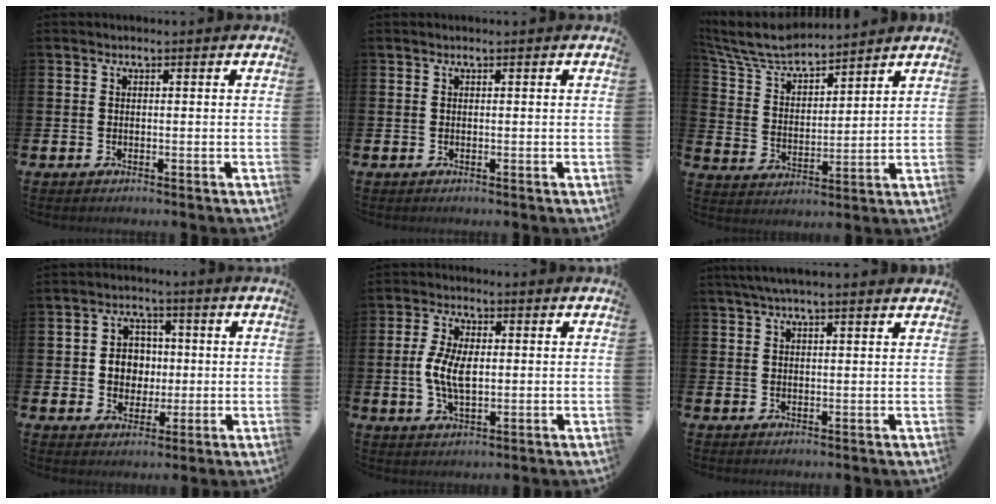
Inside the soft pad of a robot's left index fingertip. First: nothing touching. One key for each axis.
{"total": 0.0}
{"total": 7.4, "fx": 7.0, "fy": 1.4, "fz": 1.9, "tx": -0.068, "ty": -0.045, "tz": 0.122}
{"total": 4.8, "fx": 0.4, "fy": 4.4, "fz": 1.9, "tx": -0.039, "ty": 0.011, "tz": -0.001}
{"total": 5.8, "fx": 0.3, "fy": 2.9, "fz": 5.0, "tx": -0.086, "ty": 0.001, "tz": 0.000}
{"total": 3.4, "fx": 2.9, "fy": 0.2, "fz": 1.8, "tx": -0.041, "ty": 0.000, "tz": 0.054}